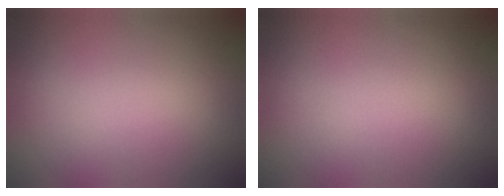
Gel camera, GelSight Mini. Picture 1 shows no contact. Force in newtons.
{"total": 0.0}